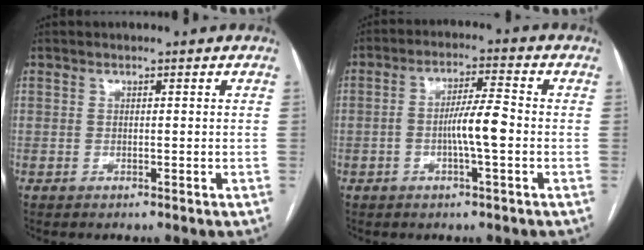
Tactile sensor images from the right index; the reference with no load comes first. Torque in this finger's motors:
{"motor_torque": [0.25, -0.11, 0.16, 0.07]}